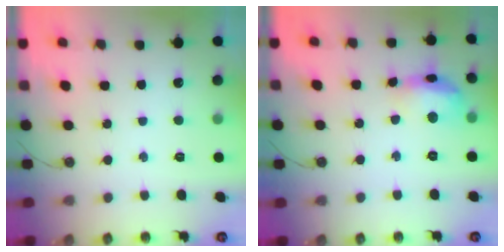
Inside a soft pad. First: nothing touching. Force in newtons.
{"total": 13.8, "press": 13.8, "slide": 1.0}